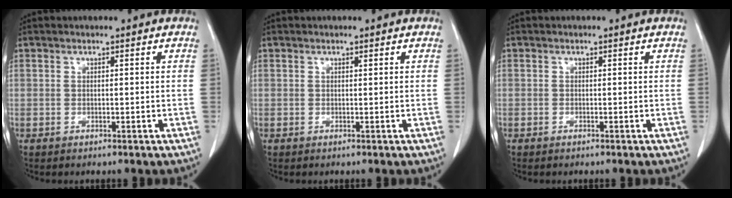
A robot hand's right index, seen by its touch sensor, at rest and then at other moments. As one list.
[{"total": 0.0}, {"total": 0.0}]